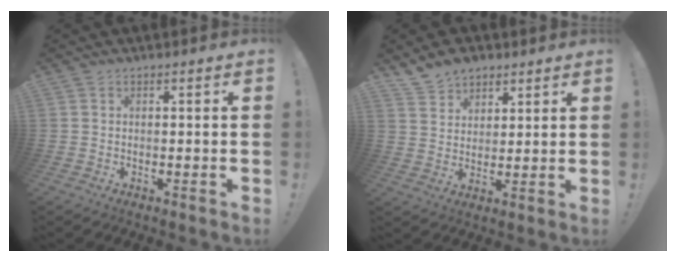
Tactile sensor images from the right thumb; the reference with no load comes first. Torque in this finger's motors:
{"motor_torque": [-0.40, 0.51, 0.06, -0.02, 0.00]}